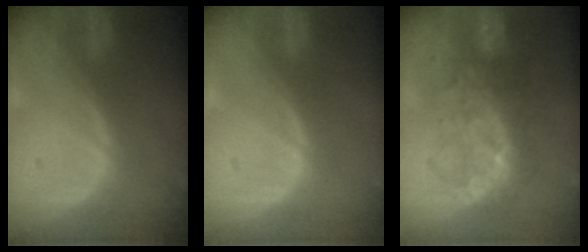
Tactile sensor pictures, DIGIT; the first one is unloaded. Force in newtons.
{"total": 0.0}
{"total": 8.1, "press": 7.8, "slide": 1.9}